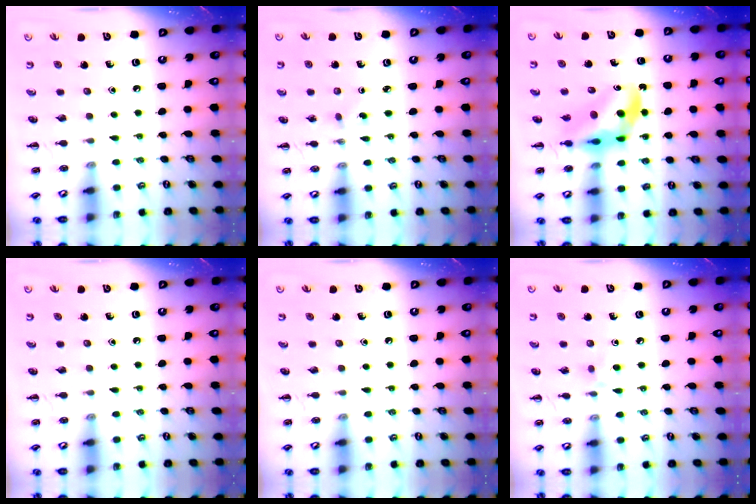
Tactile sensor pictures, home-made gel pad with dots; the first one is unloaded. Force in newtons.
{"total": 2.8, "press": 2.5, "slide": 1.2}
{"total": 8.7, "press": 8.3, "slide": 2.7}
{"total": 0.0}
{"total": 0.0}
{"total": 4.4, "press": 4.0, "slide": 1.8}